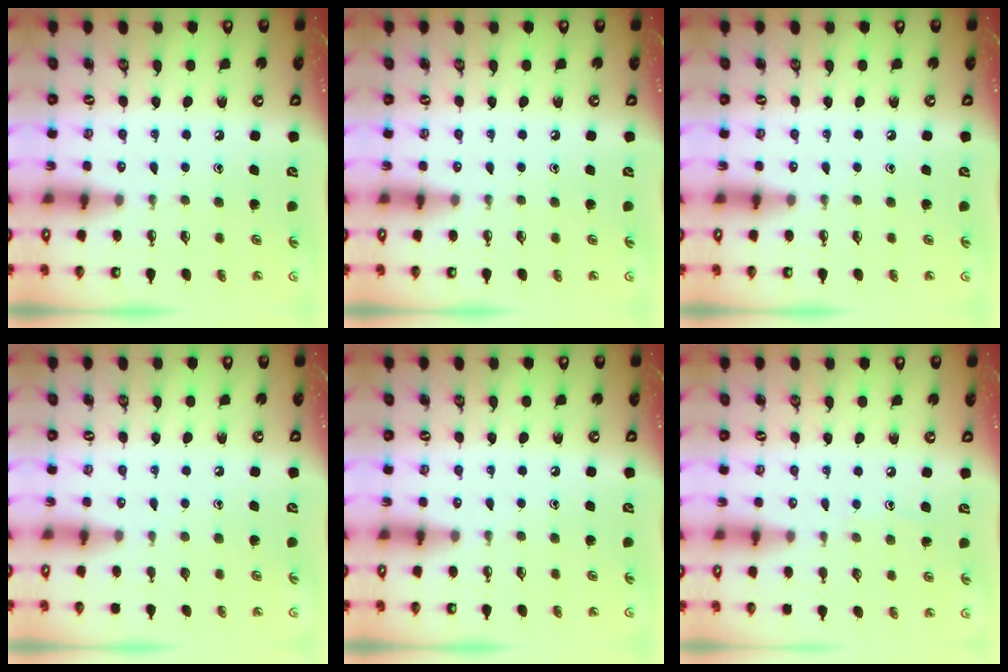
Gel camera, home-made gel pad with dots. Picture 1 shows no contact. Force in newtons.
{"total": 0.0}
{"total": 0.0}
{"total": 0.0}
{"total": 0.0}
{"total": 3.9, "press": 3.9, "slide": 0.4}